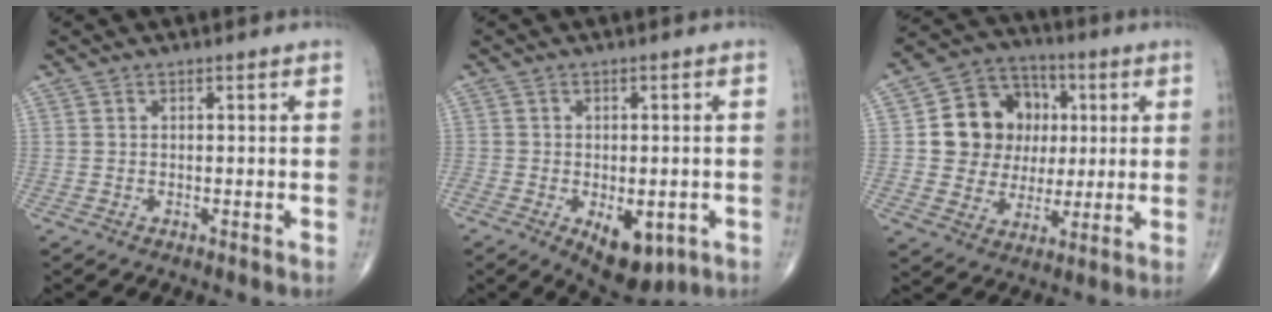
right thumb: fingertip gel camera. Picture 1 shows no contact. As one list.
[{"total": 9.6, "force": [-3.9, 5.2, 7.1], "torque": [-0.085, 0.003, -0.046]}, {"total": 14.7, "force": [2.1, 12.9, 6.6], "torque": [-0.062, 0.014, 0.040]}]